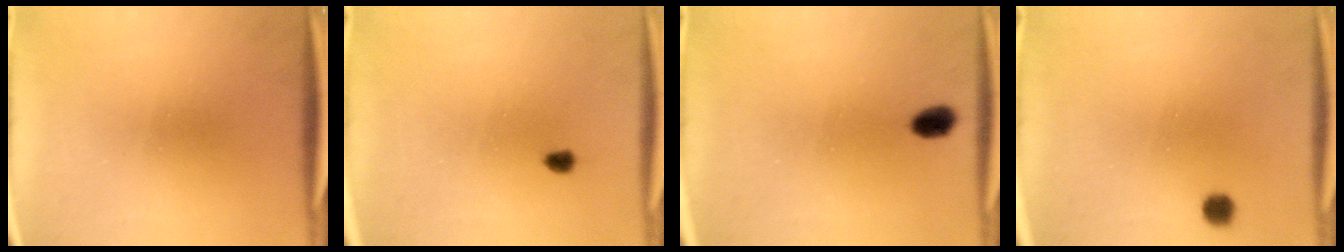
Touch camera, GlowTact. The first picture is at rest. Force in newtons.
{"total": 1.7}
{"total": 3.5}
{"total": 2.6}